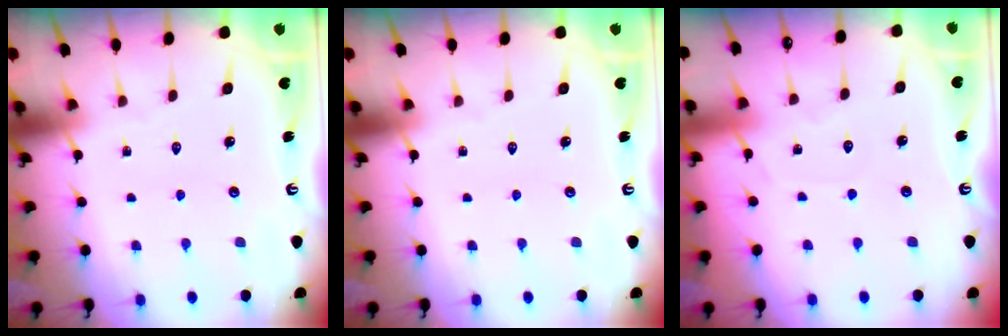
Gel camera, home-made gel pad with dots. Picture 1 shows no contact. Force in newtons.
{"total": 0.0}
{"total": 4.0, "press": 4.0, "slide": 0.5}